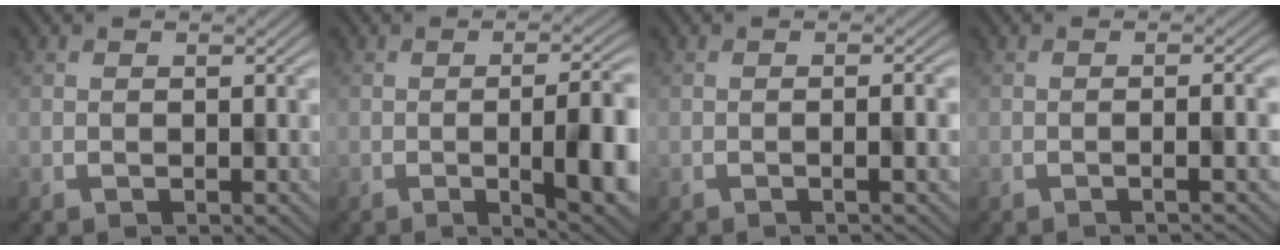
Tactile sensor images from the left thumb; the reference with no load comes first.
{"total": 9.9, "force": [-2.5, 2.7, 9.2], "torque": [-0.108, -0.001, -0.026]}
{"total": 1.6, "force": [-0.4, 0.0, 1.5], "torque": [-0.017, 0.009, -0.015]}
{"total": 1.8, "force": [-0.7, 0.0, 1.6], "torque": [-0.018, 0.011, -0.020]}